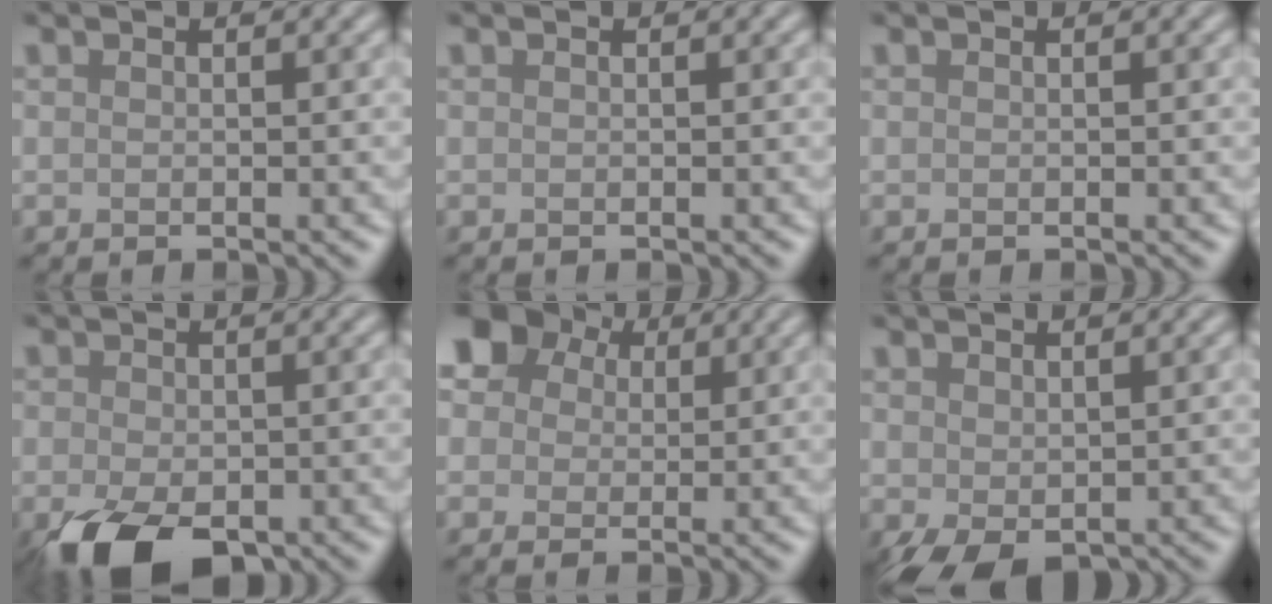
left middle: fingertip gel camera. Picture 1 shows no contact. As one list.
[{"total": 0.0}, {"total": 0.0}, {"total": 8.3, "force": [-4.1, 4.8, 5.5], "torque": [-0.112, -0.035, -0.058]}, {"total": 7.9, "force": [3.2, 6.2, 3.8], "torque": [-0.086, 0.030, 0.032]}, {"total": 3.1, "force": [-0.7, 1.9, 2.3], "torque": [-0.051, -0.007, -0.006]}]